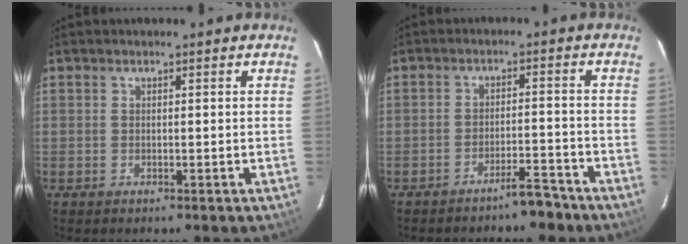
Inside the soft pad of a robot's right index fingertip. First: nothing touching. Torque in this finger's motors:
{"motor_torque": [0.35, -0.38, 0.01, 0.00]}